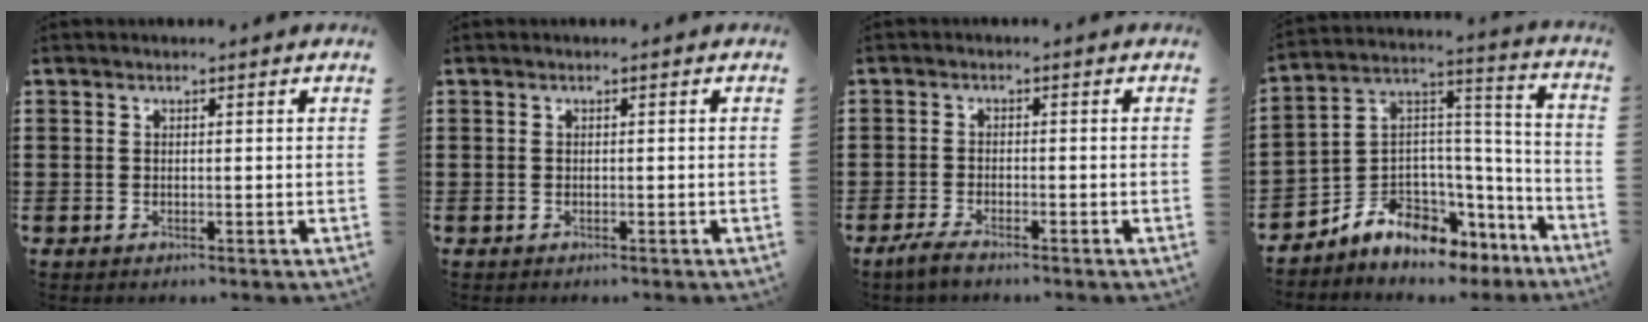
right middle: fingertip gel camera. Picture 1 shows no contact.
{"total": 0.0}
{"total": 2.1, "force": [-1.6, 0.4, 1.3], "torque": [-0.029, 0.001, -0.034]}
{"total": 6.8, "force": [-6.0, 3.2, 0.8], "torque": [-0.037, -0.010, -0.119]}